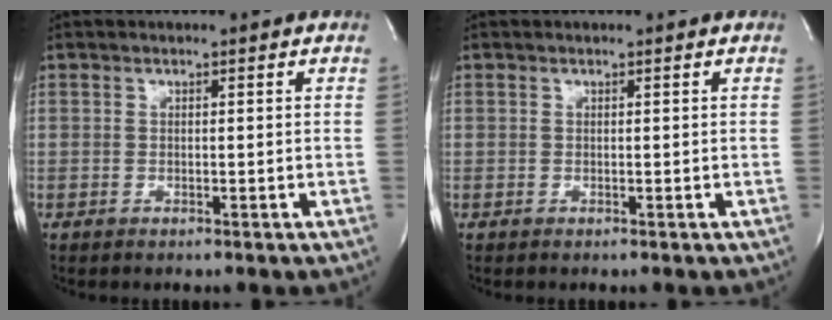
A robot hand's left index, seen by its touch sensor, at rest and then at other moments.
{"total": 0.0}